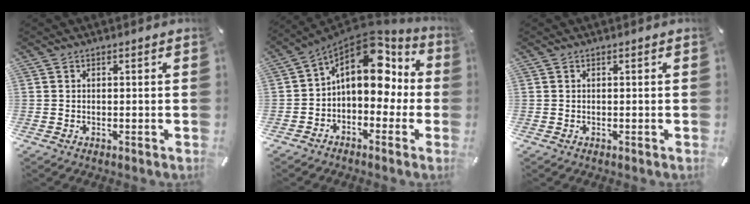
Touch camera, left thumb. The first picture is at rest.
{"total": 15.2, "force": [4.1, 9.6, 11.1], "torque": [-0.165, -0.024, 0.065]}
{"total": 0.0}